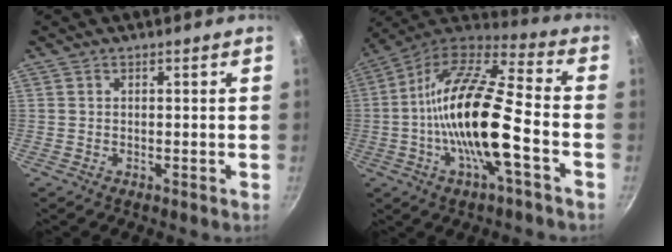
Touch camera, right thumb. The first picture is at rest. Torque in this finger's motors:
{"motor_torque": [0.92, 0.80, 2.65, -0.12, 0.92]}